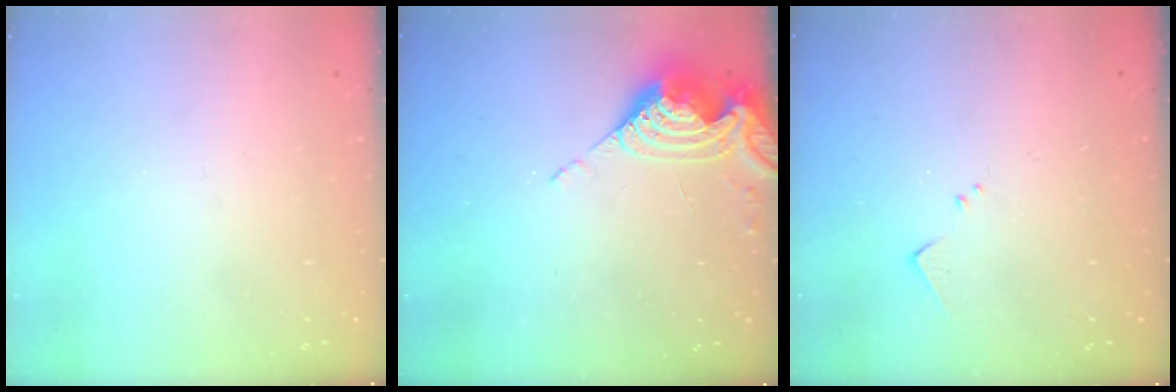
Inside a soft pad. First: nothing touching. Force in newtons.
{"total": 9.0, "press": 9.0, "slide": 0.5}
{"total": 5.7, "press": 5.6, "slide": 0.4}